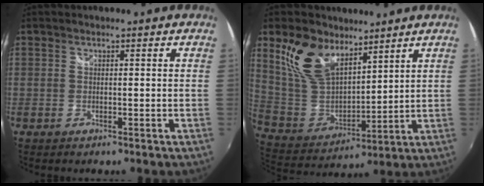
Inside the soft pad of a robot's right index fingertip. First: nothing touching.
{"total": 15.2, "force": [9.4, 8.5, 8.4], "torque": [-0.185, 0.017, 0.197]}